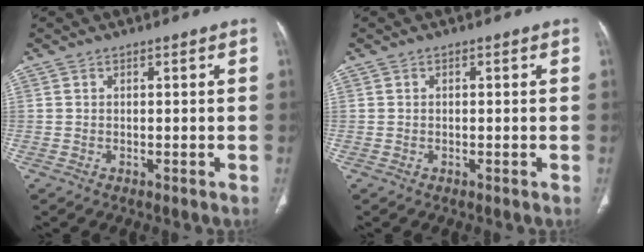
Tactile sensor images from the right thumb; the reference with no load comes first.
{"total": 0.0}